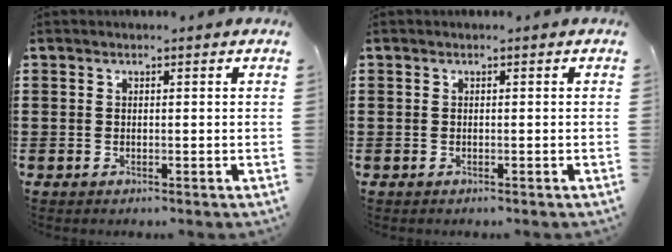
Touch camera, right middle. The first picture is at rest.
{"total": 0.0}